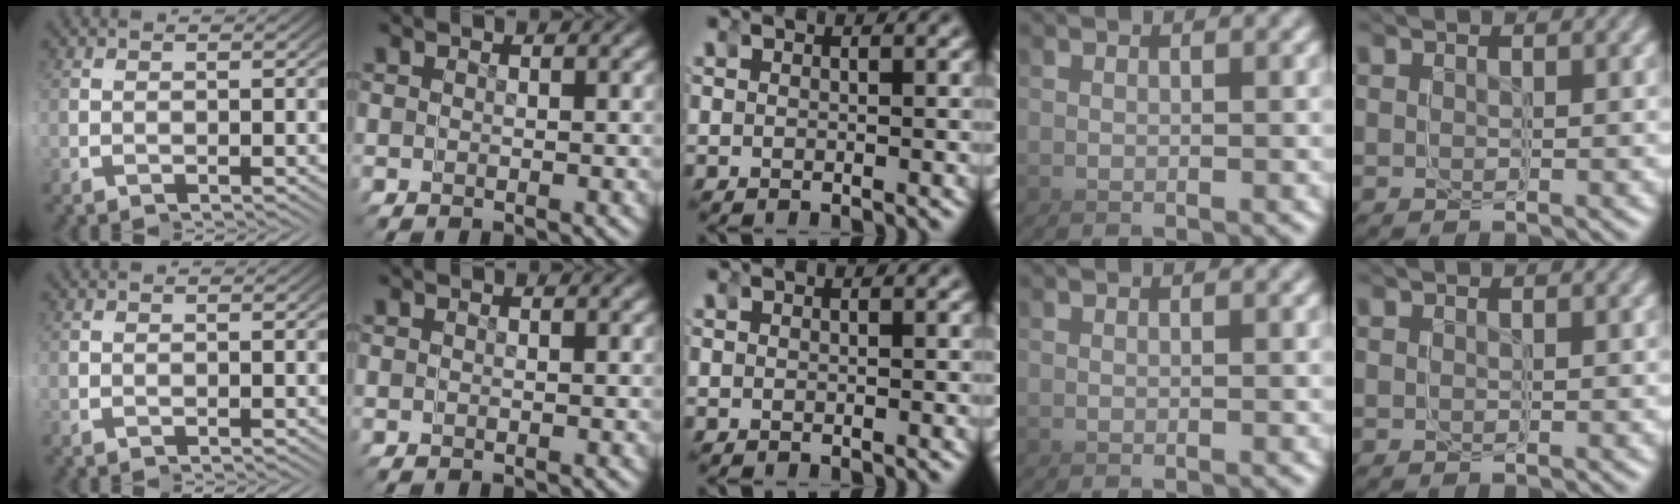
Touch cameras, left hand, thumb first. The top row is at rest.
{}